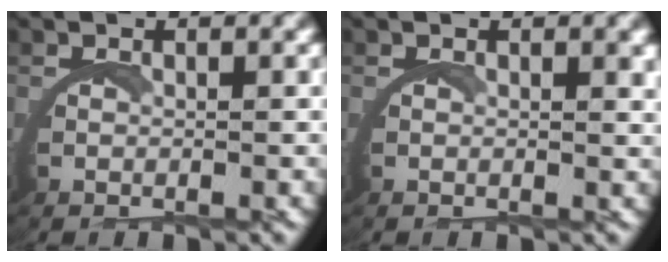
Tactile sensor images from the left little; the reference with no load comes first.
{"total": 0.7, "force": [0.5, -0.1, 0.6], "torque": [-0.010, -0.002, 0.006]}